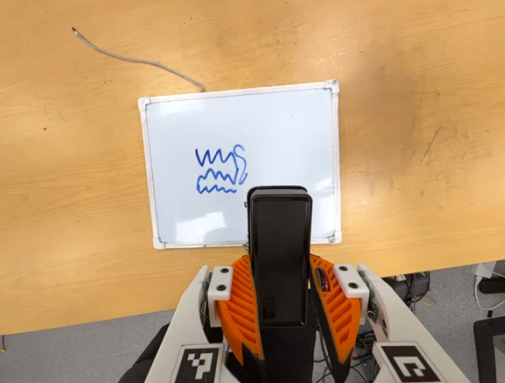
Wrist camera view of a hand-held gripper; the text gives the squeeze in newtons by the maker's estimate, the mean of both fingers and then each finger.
{"total": 5.0, "left": 3.7, "right": 6.3}